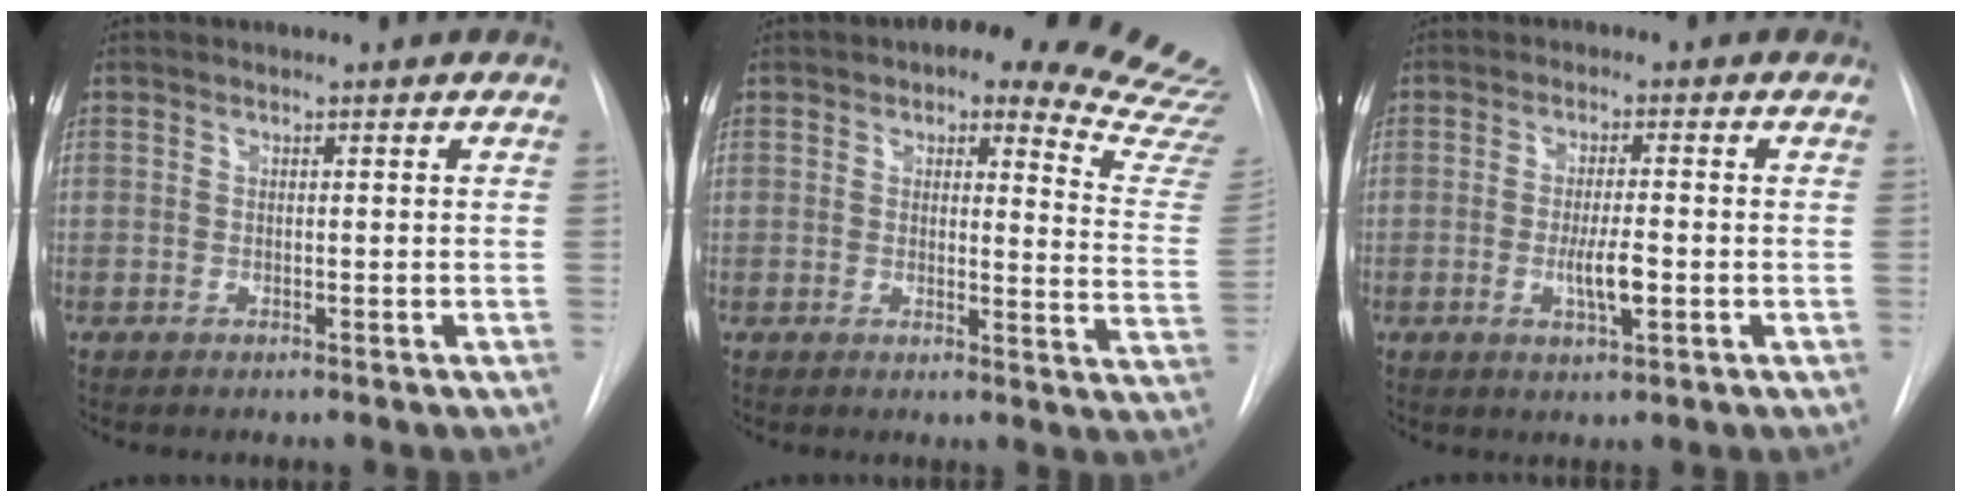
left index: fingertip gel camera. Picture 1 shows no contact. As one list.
[{"total": 18.8, "force": [16.6, 3.6, 8.0], "torque": [-0.071, -0.081, 0.163]}, {"total": 4.3, "force": [-1.1, 0.7, 4.1], "torque": [-0.075, -0.006, -0.017]}]